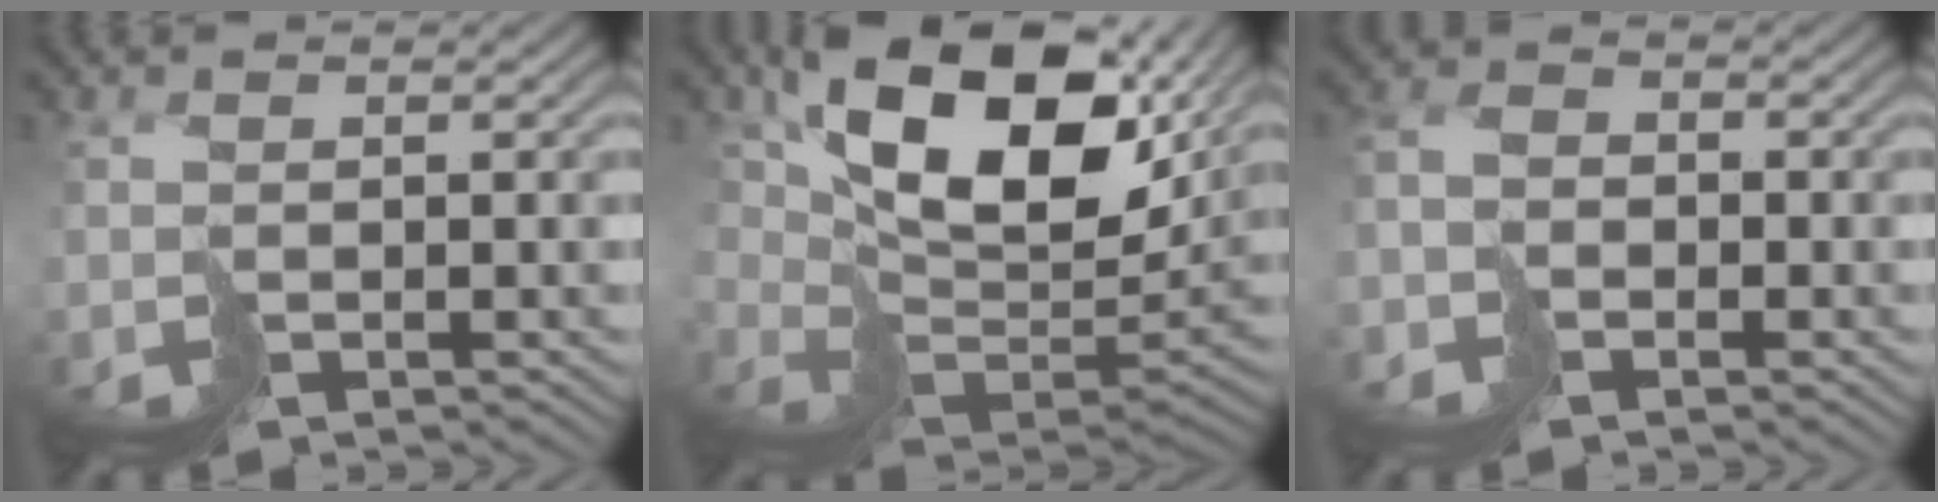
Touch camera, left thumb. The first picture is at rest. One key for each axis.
{"total": 15.9, "fx": 6.1, "fy": 10.1, "fz": 10.6, "tx": -0.190, "ty": -0.008, "tz": 0.117}
{"total": 3.1, "fx": -2.0, "fy": 1.9, "fz": 1.3, "tx": -0.030, "ty": -0.005, "tz": -0.043}